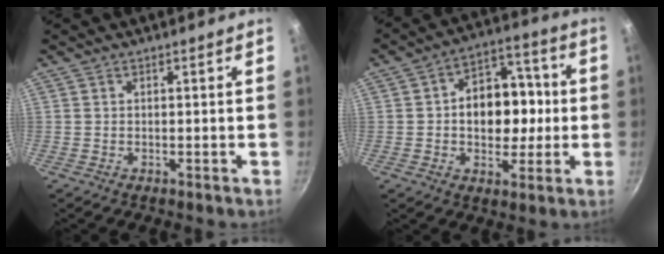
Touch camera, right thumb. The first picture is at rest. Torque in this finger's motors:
{"motor_torque": [-0.09, 0.27, 0.21, 0.09, 0.04]}